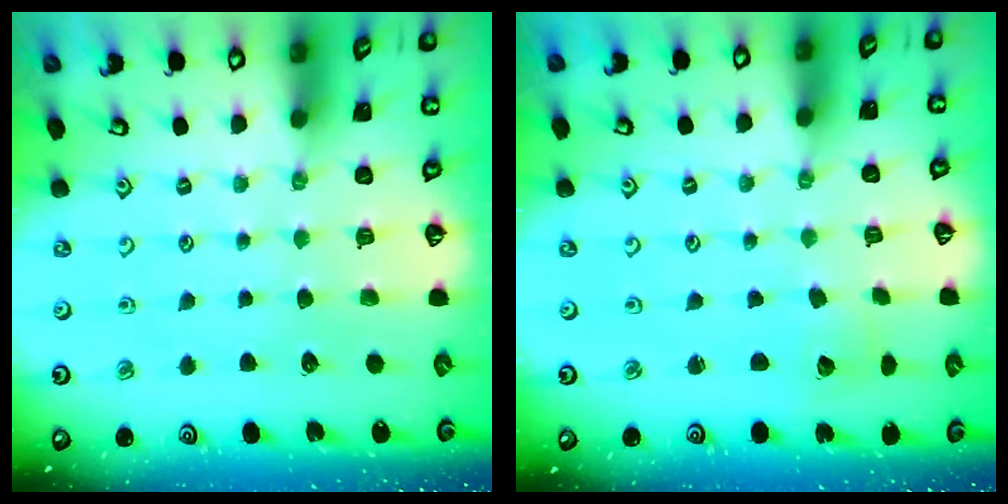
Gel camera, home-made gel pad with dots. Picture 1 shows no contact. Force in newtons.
{"total": 1.8, "press": 1.7, "slide": 0.3}